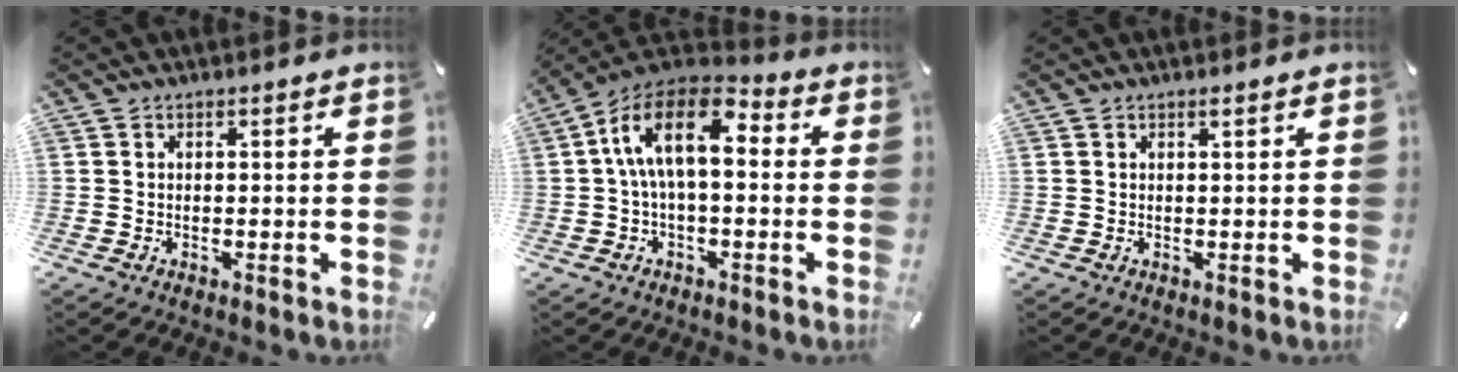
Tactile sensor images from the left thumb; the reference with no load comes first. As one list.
[{"total": 13.9, "force": [1.8, 7.4, 11.7], "torque": [-0.226, 0.001, 0.032]}, {"total": 0.6, "force": [0.4, 0.0, 0.4], "torque": [-0.008, -0.001, 0.007]}]